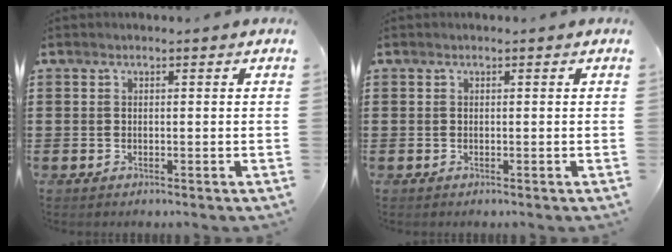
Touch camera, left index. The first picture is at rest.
{"total": 0.0}